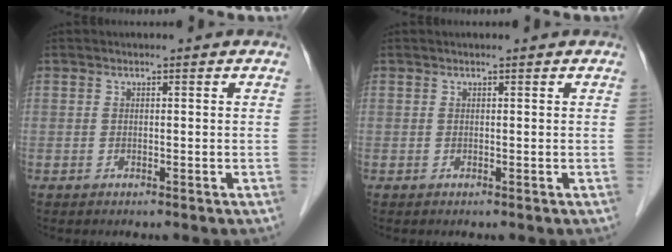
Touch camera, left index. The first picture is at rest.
{"total": 0.0}